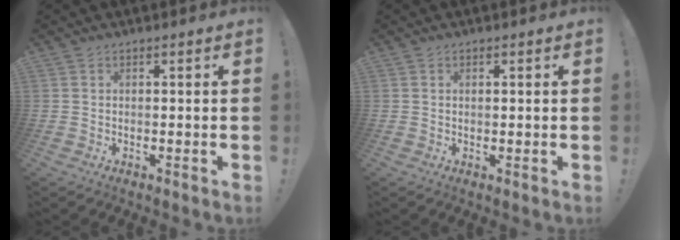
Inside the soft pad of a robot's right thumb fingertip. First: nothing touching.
{"total": 0.7, "force": [0.5, 0.0, 0.4], "torque": [-0.009, 0.000, 0.010]}